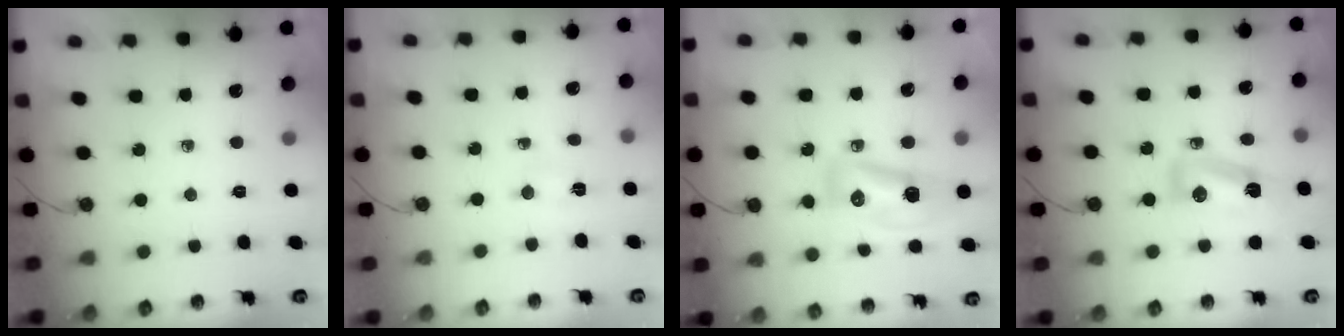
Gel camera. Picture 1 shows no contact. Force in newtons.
{"total": 2.5, "press": 2.5, "slide": 0.3}
{"total": 11.6, "press": 11.5, "slide": 1.4}
{"total": 9.7, "press": 9.0, "slide": 3.7}